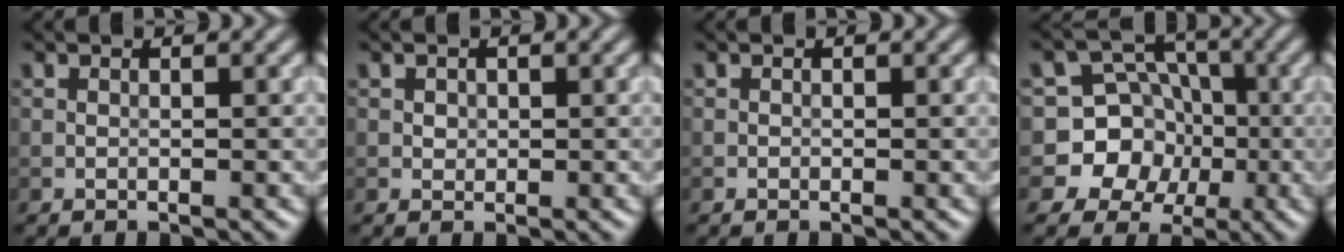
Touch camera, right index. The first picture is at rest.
{"total": 0.7, "force": [0.2, 0.6, 0.2], "torque": [-0.001, -0.003, 0.004]}
{"total": 0.0}
{"total": 8.5, "force": [-1.8, 8.1, 2.0], "torque": [-0.028, 0.023, -0.057]}